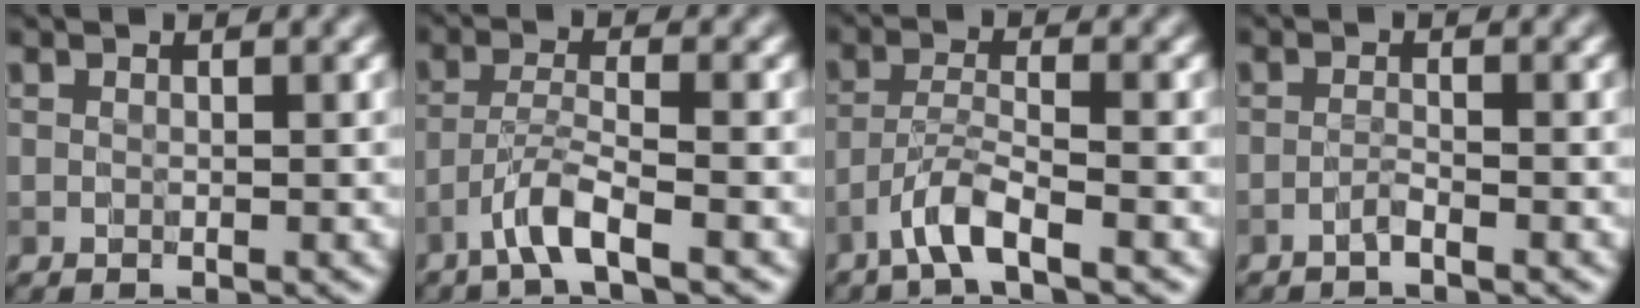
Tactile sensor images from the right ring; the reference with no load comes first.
{"total": 3.2, "force": [-2.1, 0.1, 2.3], "torque": [-0.043, 0.009, -0.053]}
{"total": 3.2, "force": [-2.3, 0.2, 2.2], "torque": [-0.041, 0.007, -0.055]}
{"total": 0.9, "force": [-0.7, -0.1, 0.5], "torque": [-0.005, 0.005, -0.019]}